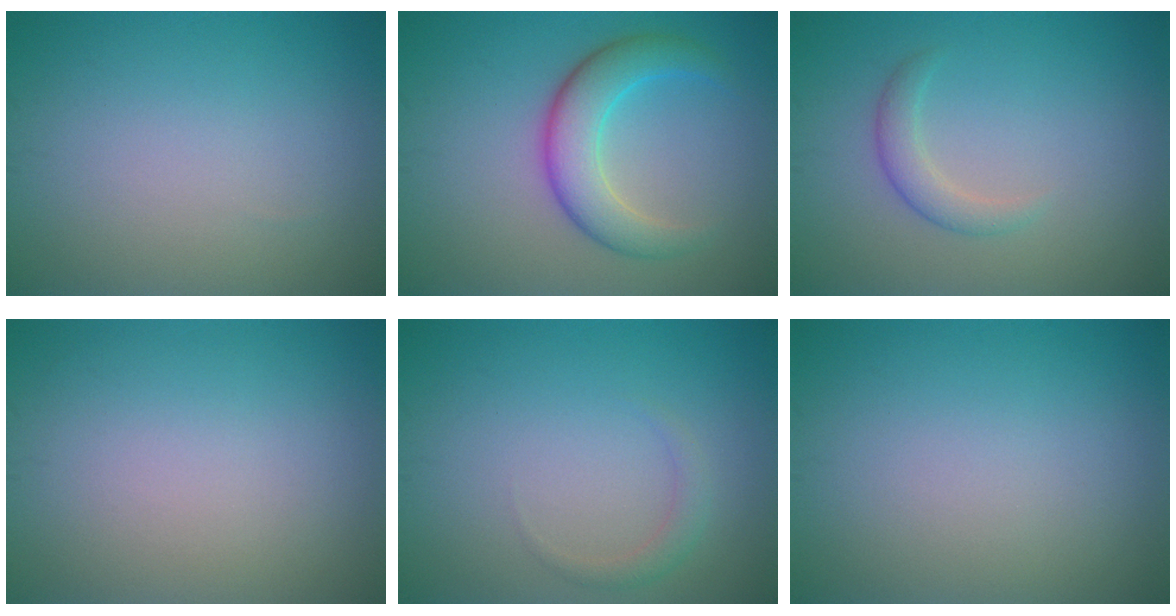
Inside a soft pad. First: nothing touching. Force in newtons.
{"total": 5.1, "press": 5.1, "slide": 0.1}
{"total": 2.0, "press": 2.0, "slide": 0.1}
{"total": 0.0}
{"total": 1.2, "press": 1.2, "slide": 0.0}
{"total": 0.0}